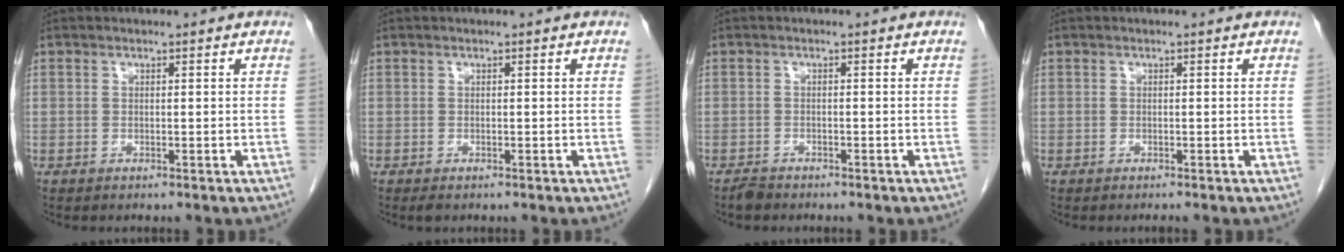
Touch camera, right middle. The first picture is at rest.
{"total": 0.8, "force": [-0.5, 0.4, 0.5], "torque": [-0.007, -0.001, -0.005]}
{"total": 1.4, "force": [-1.2, 0.5, 0.4], "torque": [-0.014, -0.002, -0.021]}
{"total": 0.0}